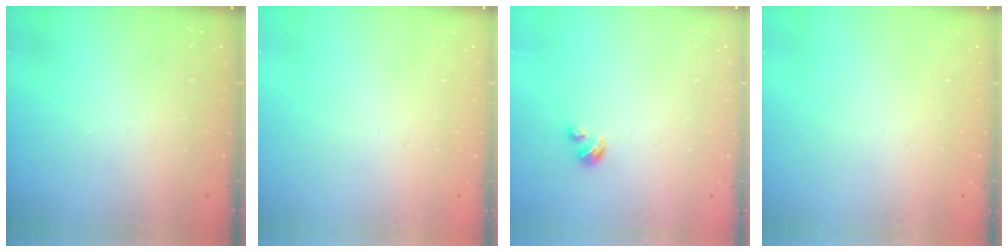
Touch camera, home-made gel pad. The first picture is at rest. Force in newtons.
{"total": 0.0}
{"total": 3.2, "press": 3.2, "slide": 0.3}
{"total": 0.0}